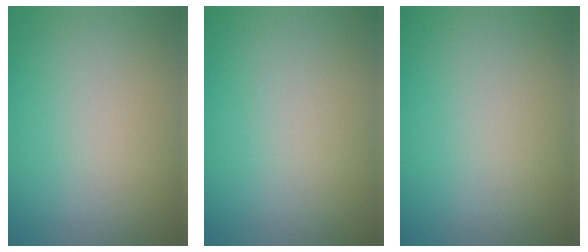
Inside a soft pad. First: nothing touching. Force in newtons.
{"total": 0.0}
{"total": 0.0}